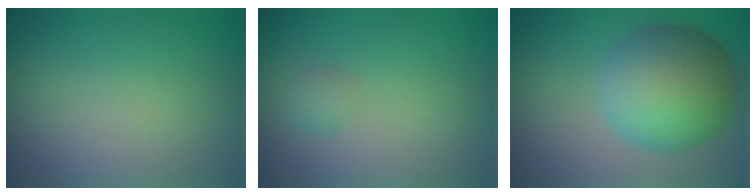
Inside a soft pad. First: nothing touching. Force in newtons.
{"total": 1.0, "press": 1.0, "slide": 0.1}
{"total": 9.5, "press": 9.5, "slide": 0.3}